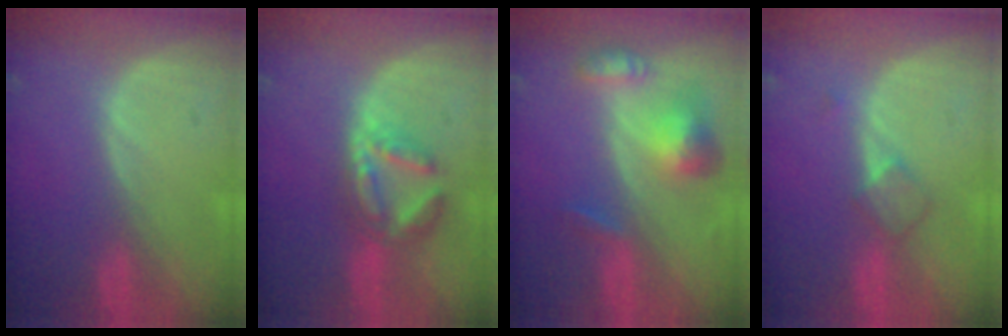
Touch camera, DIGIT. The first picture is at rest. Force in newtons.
{"total": 6.9, "press": 6.0, "slide": 3.3}
{"total": 6.5, "press": 6.0, "slide": 2.4}
{"total": 3.0, "press": 2.7, "slide": 1.2}